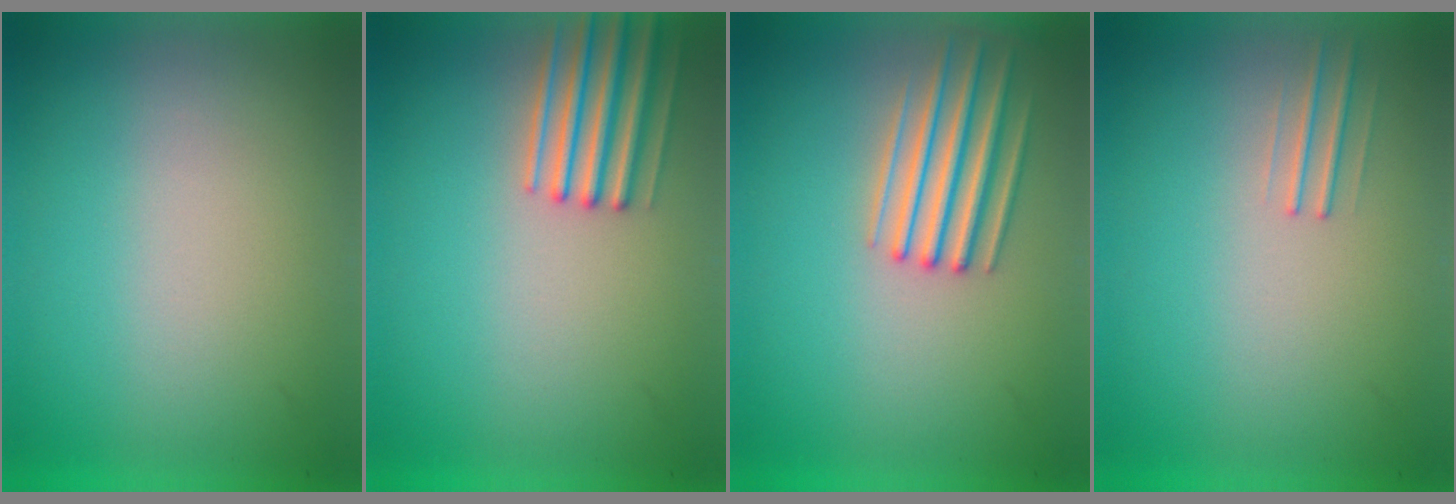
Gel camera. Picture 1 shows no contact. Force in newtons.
{"total": 3.2}
{"total": 1.6}
{"total": 1.0}